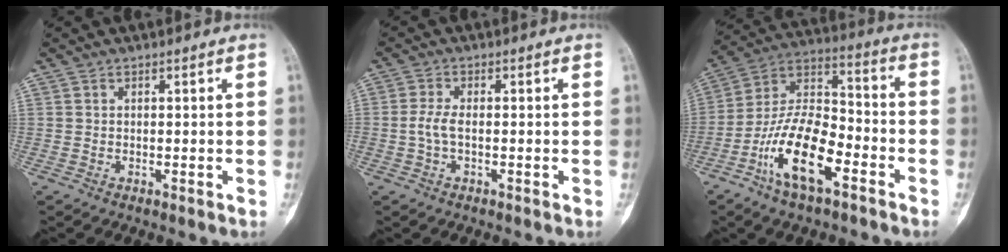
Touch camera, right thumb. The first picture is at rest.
{"total": 3.0, "force": [-0.4, 1.2, 2.7], "torque": [-0.068, 0.001, -0.010]}
{"total": 16.3, "force": [-7.7, 7.0, 12.6], "torque": [-0.226, 0.059, -0.147]}